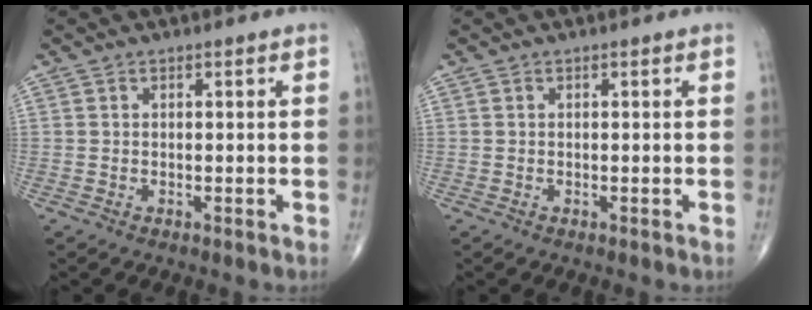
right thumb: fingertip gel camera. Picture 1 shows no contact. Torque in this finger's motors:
{"motor_torque": [0.01, 0.04, -0.04, -0.01, 0.01]}